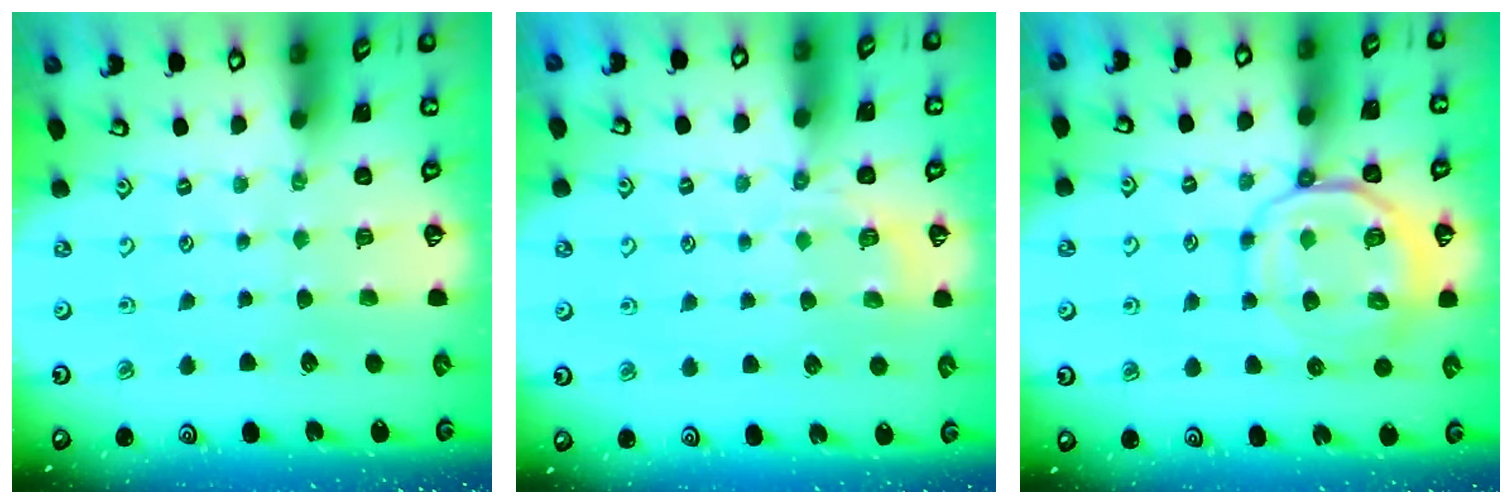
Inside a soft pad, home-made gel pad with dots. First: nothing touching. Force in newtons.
{"total": 5.0, "press": 4.6, "slide": 1.9}
{"total": 12.1, "press": 12.0, "slide": 1.6}